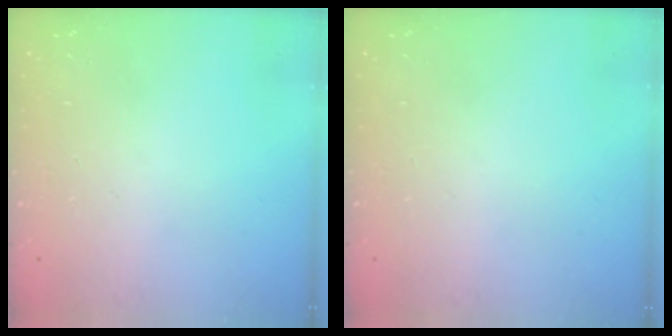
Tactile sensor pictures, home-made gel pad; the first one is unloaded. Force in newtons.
{"total": 0.0}